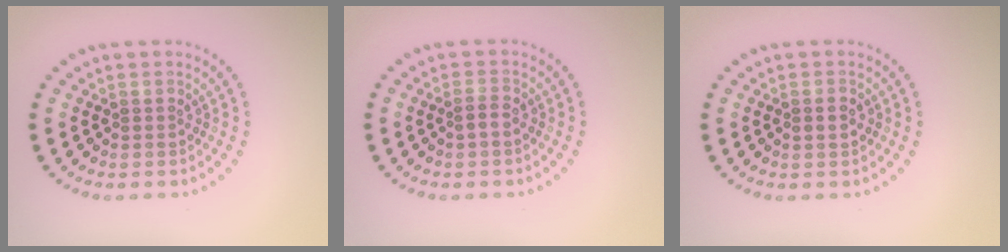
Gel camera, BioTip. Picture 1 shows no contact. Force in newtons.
{"total": 1.0, "press": 0.9, "slide": 0.4}
{"total": 0.8, "press": 0.8, "slide": 0.2}